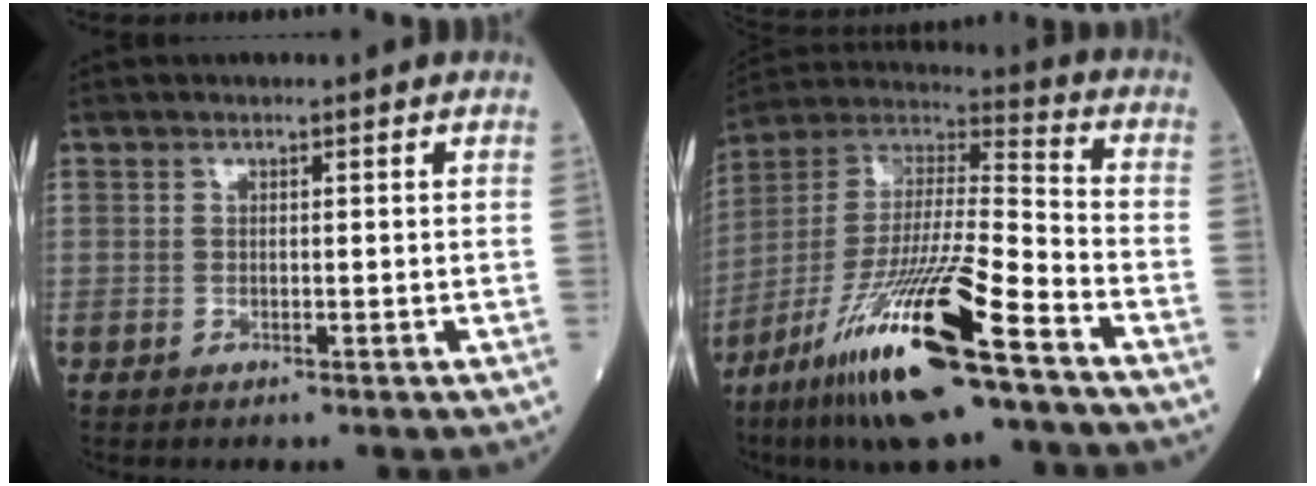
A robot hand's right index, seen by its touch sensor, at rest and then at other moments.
{"total": 22.3, "force": [-12.6, 2.1, 18.2], "torque": [-0.372, -0.046, -0.234]}